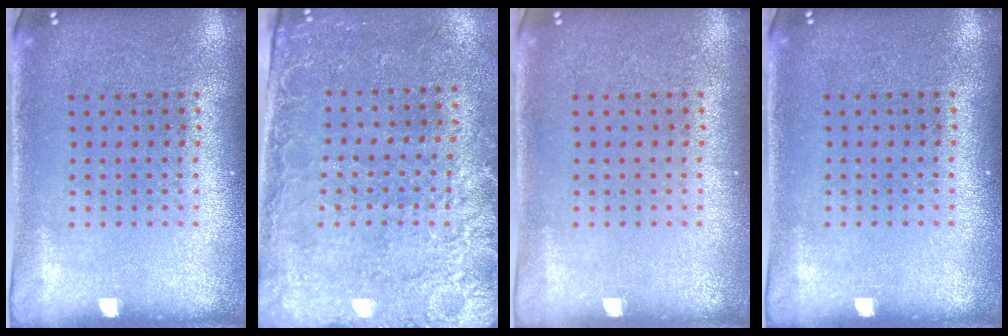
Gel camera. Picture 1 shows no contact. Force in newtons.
{"total": 2.6, "press": 2.2, "slide": 1.2}
{"total": 0.0}
{"total": 0.0}